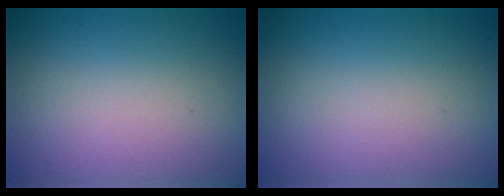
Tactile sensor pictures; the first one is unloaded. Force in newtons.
{"total": 0.0}